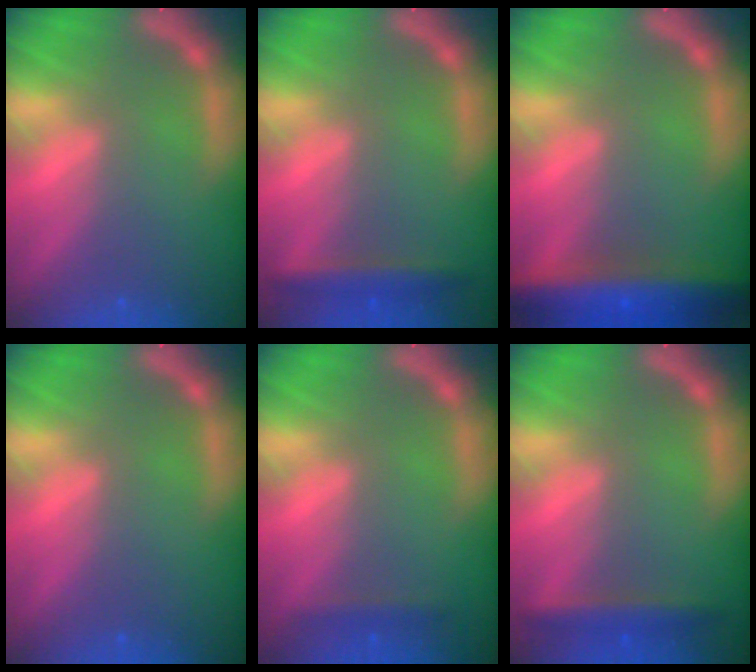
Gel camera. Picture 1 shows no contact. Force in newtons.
{"total": 2.9}
{"total": 10.0}
{"total": 0.0}
{"total": 1.4}
{"total": 2.9}